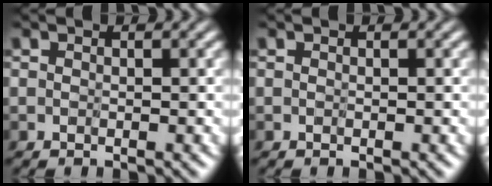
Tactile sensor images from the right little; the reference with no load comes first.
{"total": 0.0}